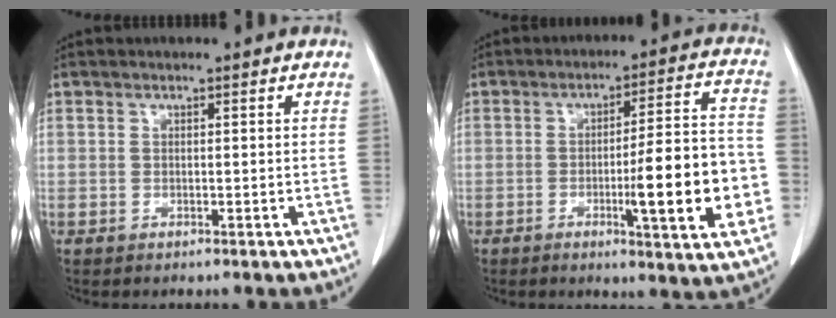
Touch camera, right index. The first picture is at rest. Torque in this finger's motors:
{"motor_torque": [1.86, -0.28, 0.89, 0.15]}